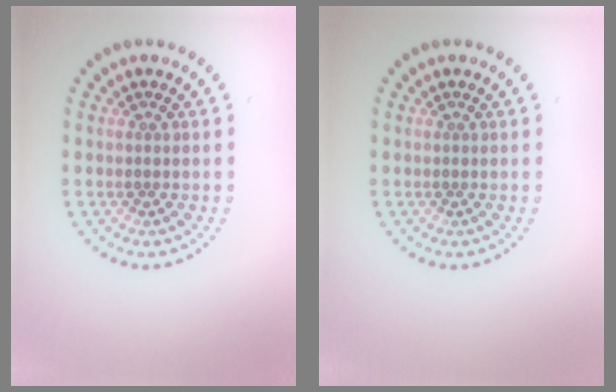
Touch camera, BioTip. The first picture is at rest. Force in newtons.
{"total": 0.0}